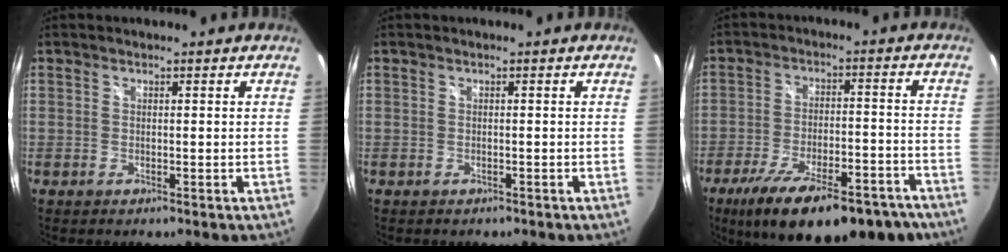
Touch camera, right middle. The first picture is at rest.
{"total": 0.7, "force": [-0.5, 0.4, 0.1], "torque": [-0.006, 0.000, -0.006]}
{"total": 21.2, "force": [-14.8, 7.3, 13.3], "torque": [-0.228, -0.038, -0.209]}